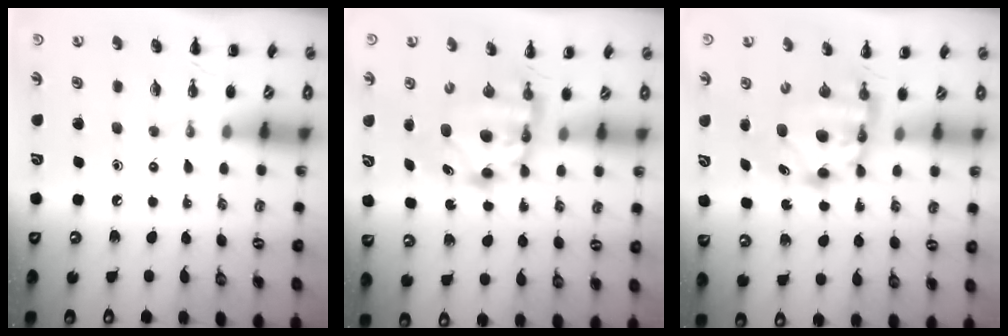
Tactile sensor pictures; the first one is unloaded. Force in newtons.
{"total": 5.6, "press": 5.5, "slide": 1.1}
{"total": 5.6, "press": 5.5, "slide": 1.1}